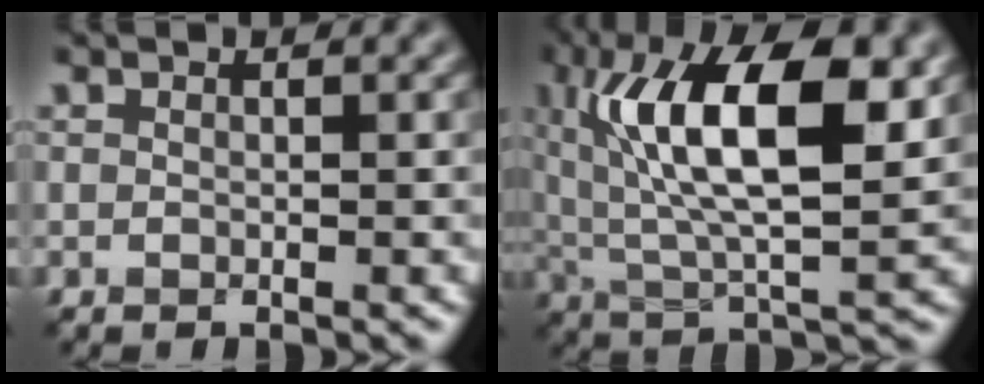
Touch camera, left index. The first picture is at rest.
{"total": 11.7, "force": [3.6, 4.2, 10.4], "torque": [-0.174, 0.006, 0.060]}